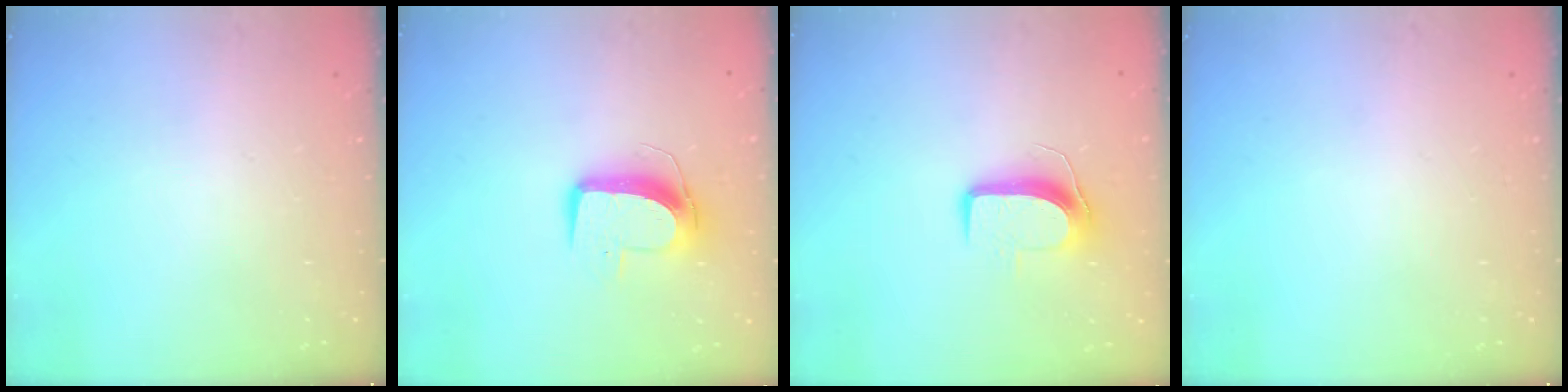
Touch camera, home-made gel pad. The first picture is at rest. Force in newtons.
{"total": 10.0, "press": 10.0, "slide": 0.3}
{"total": 9.0, "press": 9.0, "slide": 0.2}
{"total": 0.0}